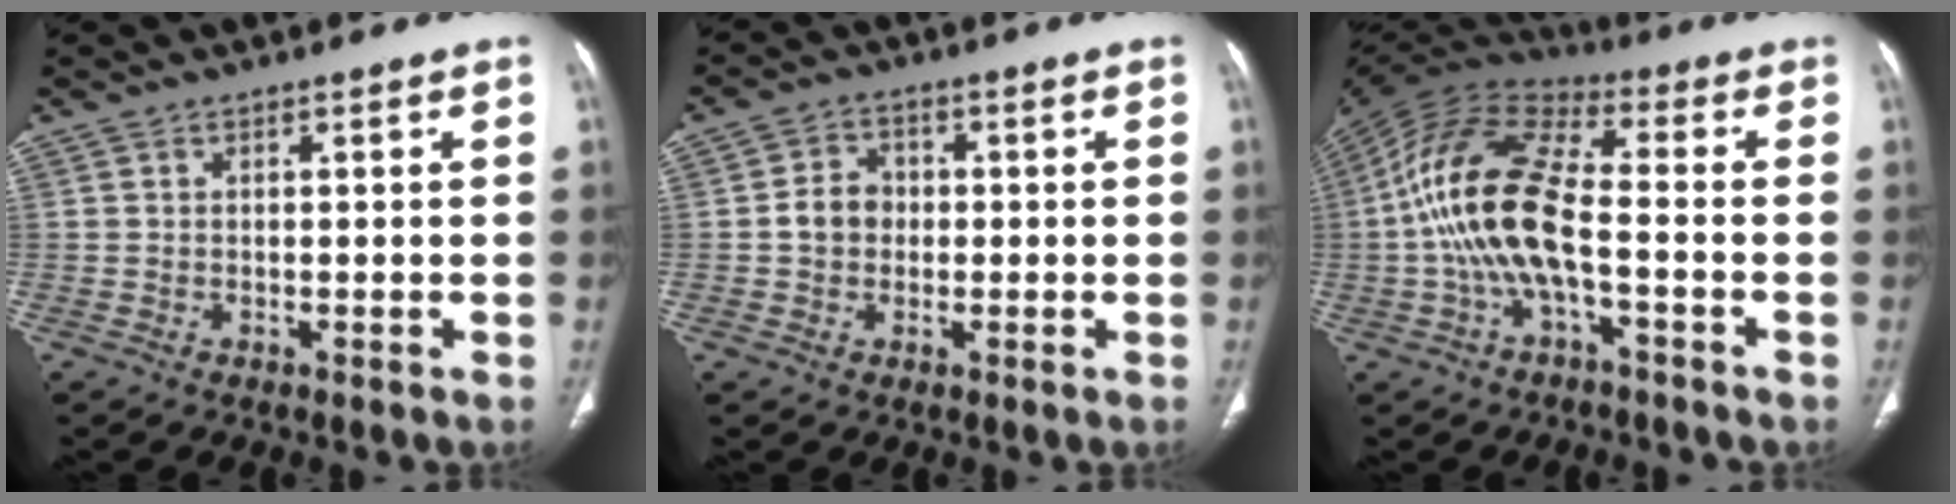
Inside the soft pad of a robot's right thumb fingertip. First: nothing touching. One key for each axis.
{"total": 4.9, "fx": -0.3, "fy": 4.2, "fz": 2.5, "tx": -0.029, "ty": 0.013, "tz": -0.011}
{"total": 15.9, "fx": -2.7, "fy": 6.5, "fz": 14.3, "tx": -0.297, "ty": 0.040, "tz": -0.057}